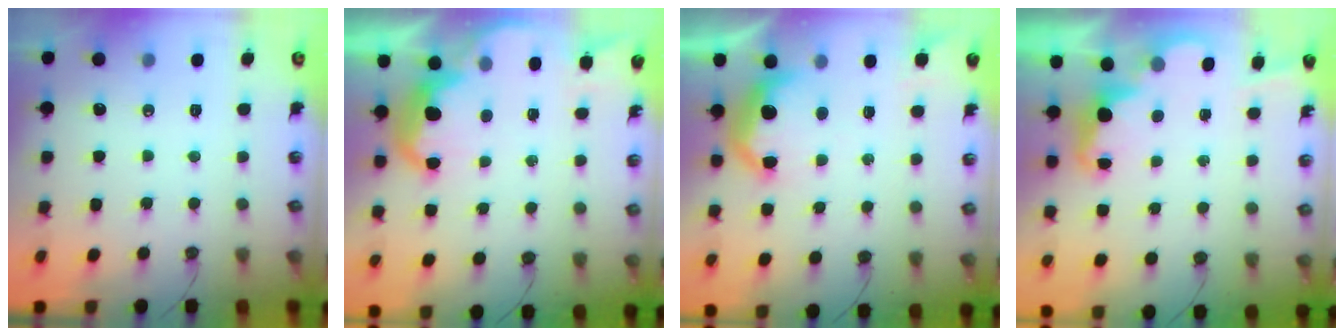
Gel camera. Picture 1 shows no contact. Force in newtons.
{"total": 7.7, "press": 7.7, "slide": 0.7}
{"total": 12.6, "press": 12.6, "slide": 0.7}
{"total": 2.5, "press": 2.5, "slide": 0.6}